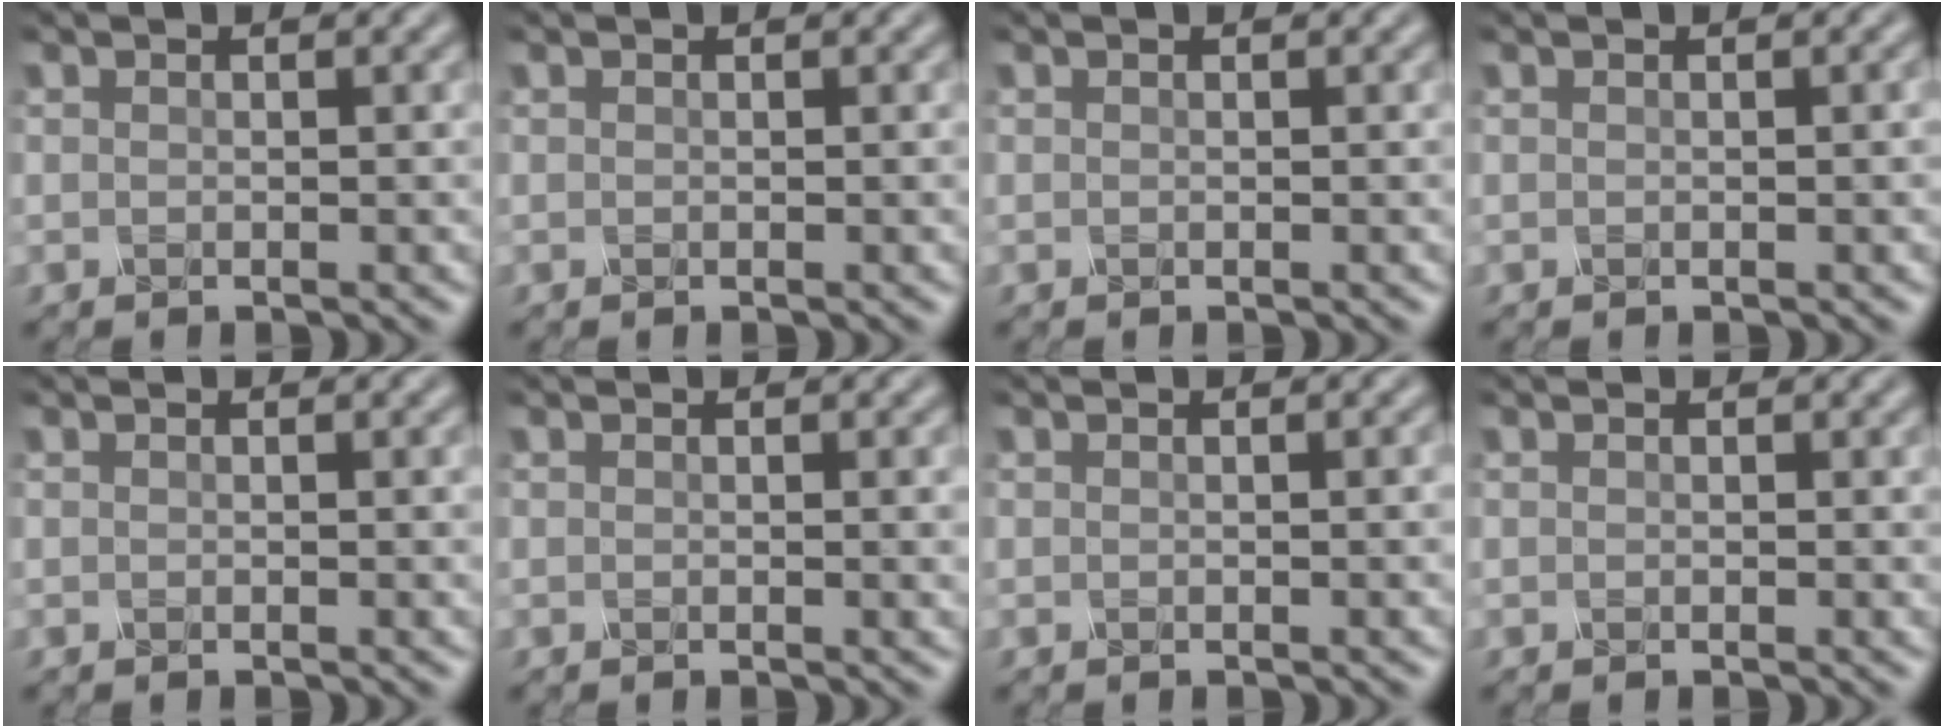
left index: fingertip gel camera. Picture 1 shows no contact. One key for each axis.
{"total": 0.0}
{"total": 0.0}
{"total": 1.0, "fx": 0.0, "fy": 0.4, "fz": 0.9, "tx": -0.006, "ty": 0.004, "tz": -0.003}
{"total": 0.7, "fx": 0.1, "fy": 0.3, "fz": 0.6, "tx": -0.004, "ty": 0.001, "tz": 0.000}
{"total": 1.3, "fx": 0.2, "fy": 0.5, "fz": 1.2, "tx": -0.010, "ty": 0.002, "tz": 0.000}
{"total": 1.2, "fx": 0.0, "fy": 0.4, "fz": 1.1, "tx": -0.009, "ty": 0.003, "tz": -0.003}
{"total": 0.0}